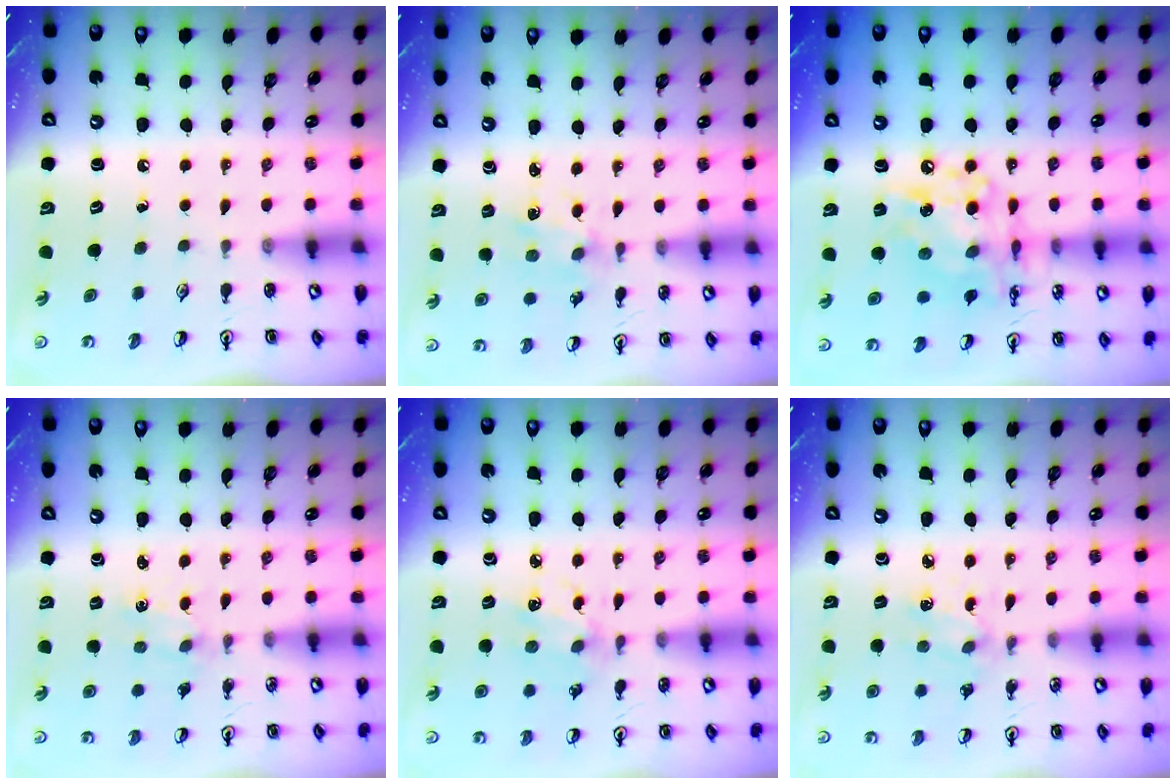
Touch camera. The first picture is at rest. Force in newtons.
{"total": 2.0, "press": 1.8, "slide": 0.7}
{"total": 13.8, "press": 13.7, "slide": 1.2}
{"total": 0.0}
{"total": 4.2, "press": 4.0, "slide": 1.4}
{"total": 2.6, "press": 2.5, "slide": 0.8}